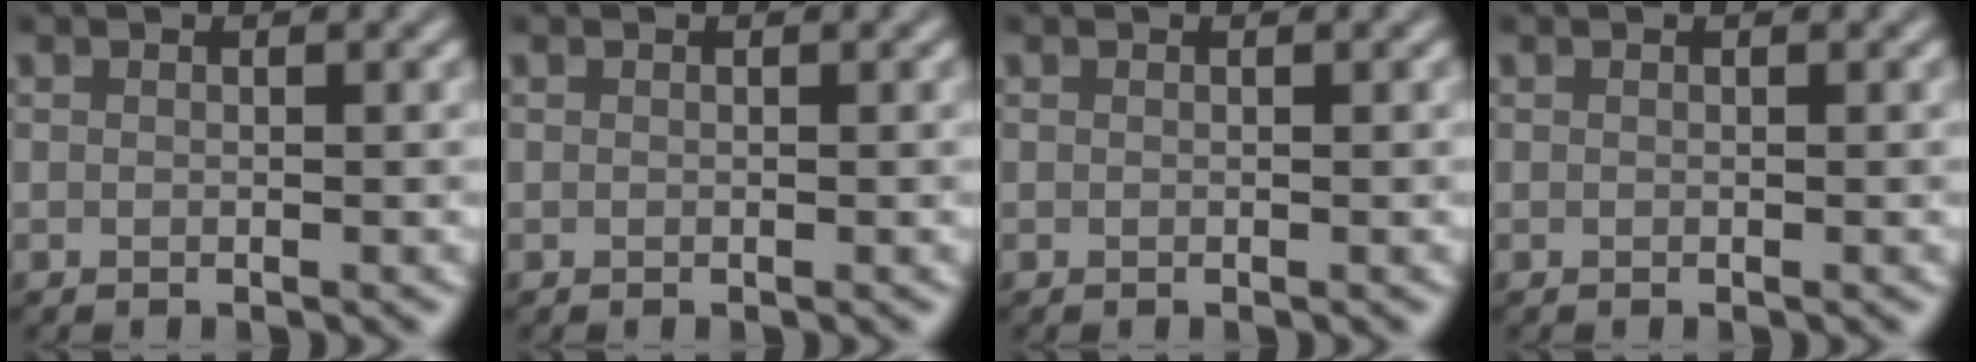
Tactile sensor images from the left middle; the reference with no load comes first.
{"total": 0.0}
{"total": 0.0}
{"total": 0.0}